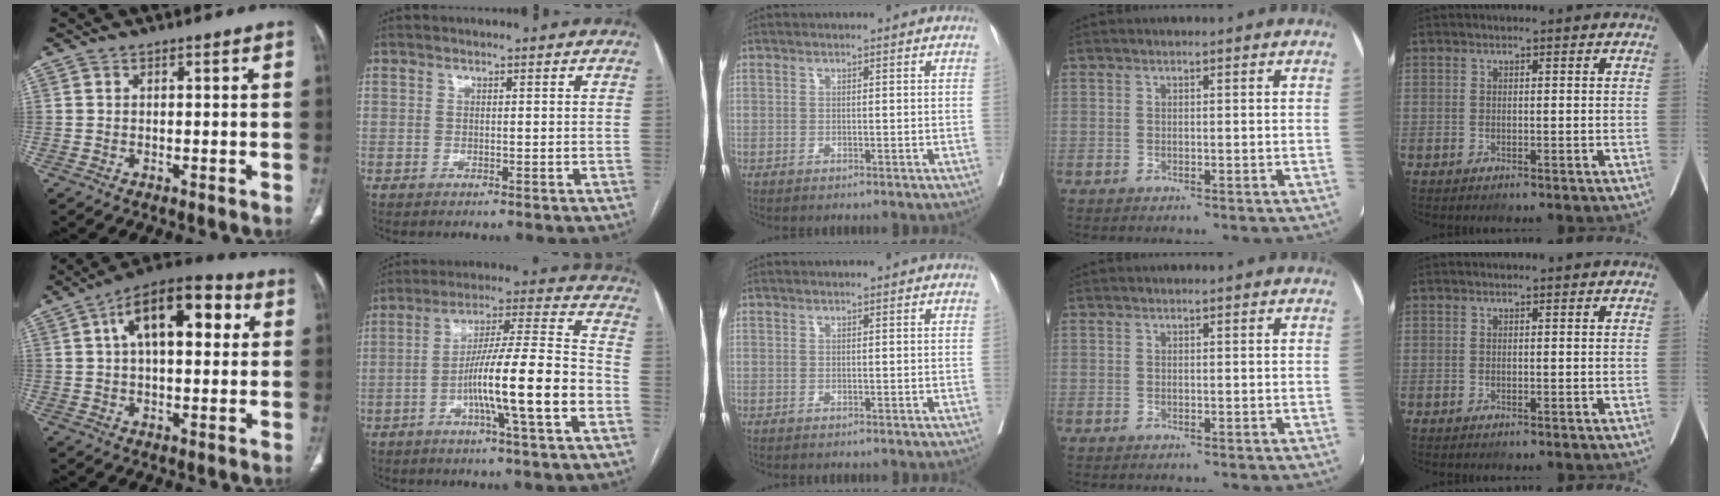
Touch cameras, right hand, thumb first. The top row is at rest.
{"thumb": {"total": 17.1, "force": [4.9, 8.3, 14.1], "torque": [-0.194, 0.024, 0.068]}, "index": {"total": 15.8, "force": [-4.9, 0.1, 15.0], "torque": [-0.252, 0.006, -0.083]}}